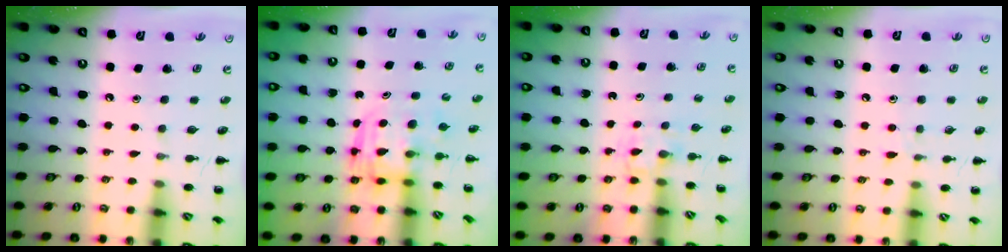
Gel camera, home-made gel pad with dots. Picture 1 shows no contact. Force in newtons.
{"total": 3.0, "press": 3.0, "slide": 0.3}
{"total": 2.3, "press": 2.1, "slide": 0.9}
{"total": 5.4, "press": 4.9, "slide": 2.4}